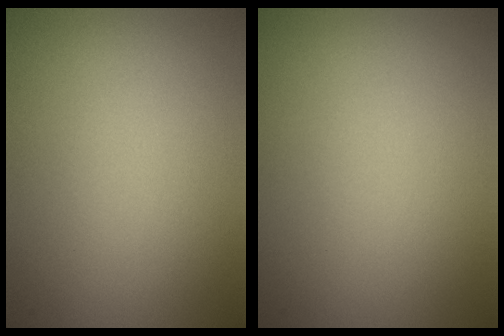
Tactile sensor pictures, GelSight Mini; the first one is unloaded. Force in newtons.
{"total": 0.0}